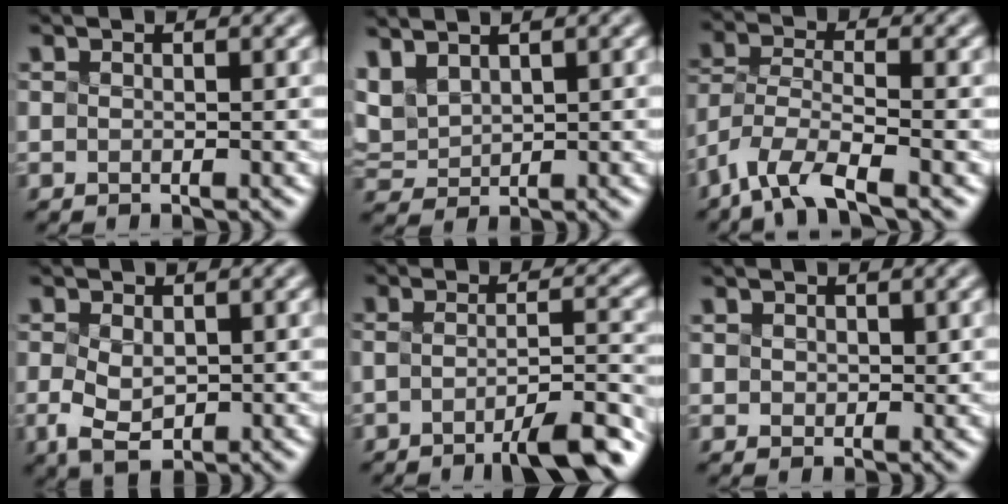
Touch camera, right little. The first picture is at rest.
{"total": 1.5, "force": [1.5, 0.2, 0.0], "torque": [-0.040, 0.004, 0.067]}
{"total": 6.0, "force": [-5.7, 0.1, 1.9], "torque": [-0.067, -0.019, -0.087]}
{"total": 1.6, "force": [-1.4, 0.4, 0.7], "torque": [-0.041, -0.013, 0.009]}
{"total": 5.6, "force": [-4.5, -0.1, 3.4], "torque": [-0.053, -0.009, -0.048]}
{"total": 1.1, "force": [-0.1, -0.4, -1.1], "torque": [0.002, 0.000, 0.022]}